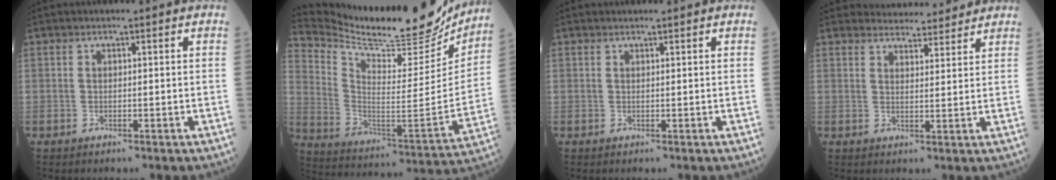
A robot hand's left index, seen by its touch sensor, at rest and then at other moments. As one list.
[{"total": 25.0, "force": [22.9, 4.7, 8.9], "torque": [-0.163, -0.058, 0.335]}, {"total": 0.7, "force": [0.7, 0.0, 0.2], "torque": [-0.002, 0.007, 0.012]}, {"total": 6.8, "force": [6.6, 1.7, 0.4], "torque": [0.001, 0.006, 0.078]}]